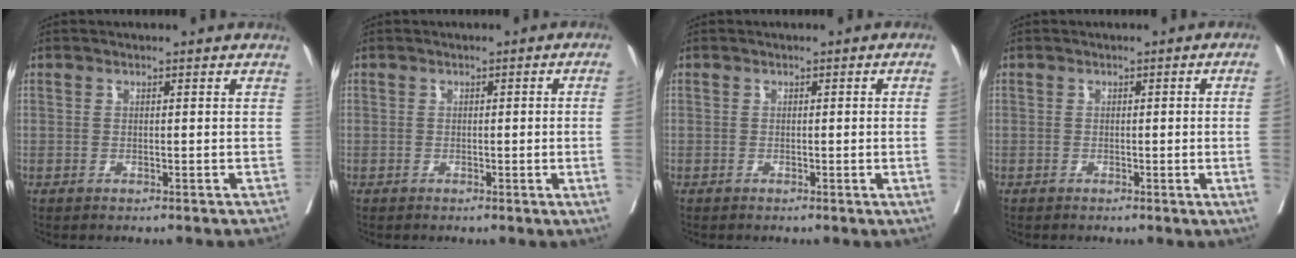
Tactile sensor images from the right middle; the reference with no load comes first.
{"total": 5.0, "force": [-0.5, -1.3, 4.8], "torque": [-0.071, -0.008, -0.002]}
{"total": 3.2, "force": [-0.3, -1.2, 2.9], "torque": [-0.041, -0.007, -0.001]}
{"total": 4.9, "force": [-0.6, -1.7, 4.5], "torque": [-0.059, -0.013, -0.005]}